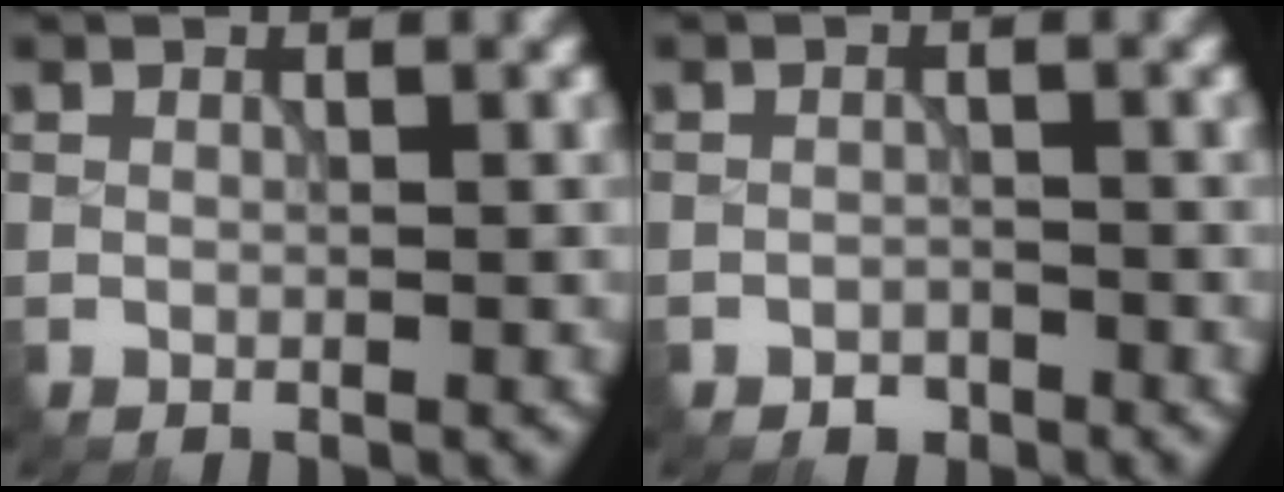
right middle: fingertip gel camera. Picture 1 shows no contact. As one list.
[{"total": 1.3, "force": [-1.0, 0.7, 0.3], "torque": [-0.002, 0.000, -0.018]}]